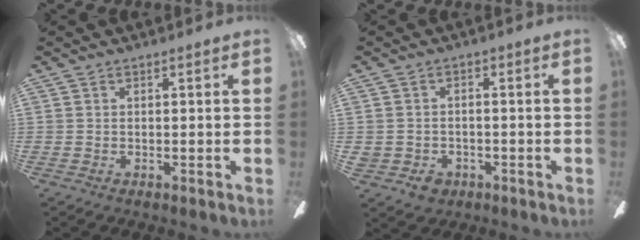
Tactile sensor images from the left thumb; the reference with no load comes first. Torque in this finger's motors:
{"motor_torque": [0.26, 0.27, 0.28, 0.42, 0.01]}